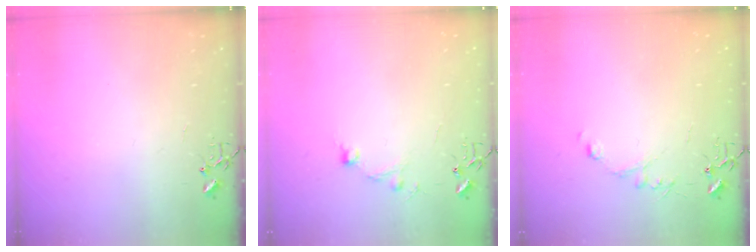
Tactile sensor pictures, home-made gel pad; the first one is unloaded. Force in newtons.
{"total": 9.6, "press": 9.6, "slide": 0.8}
{"total": 5.5, "press": 5.5, "slide": 0.6}